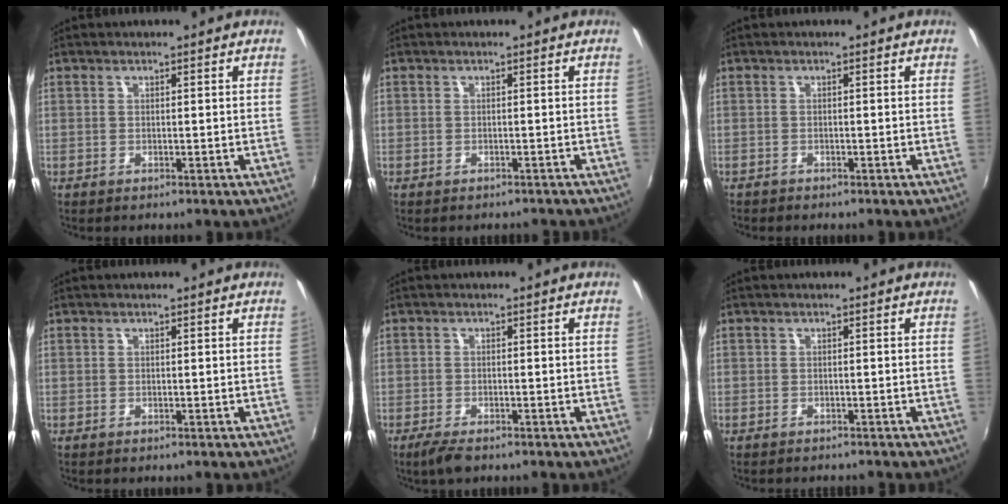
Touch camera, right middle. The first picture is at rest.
{"total": 2.2, "force": [-1.9, 0.7, 0.6], "torque": [-0.009, -0.005, -0.022]}
{"total": 0.9, "force": [-0.8, 0.4, 0.0], "torque": [-0.005, 0.000, -0.016]}
{"total": 0.0}
{"total": 3.2, "force": [-2.4, 1.0, 1.9], "torque": [-0.049, -0.010, -0.045]}
{"total": 1.2, "force": [-1.1, 0.5, 0.1], "torque": [-0.008, -0.001, -0.017]}